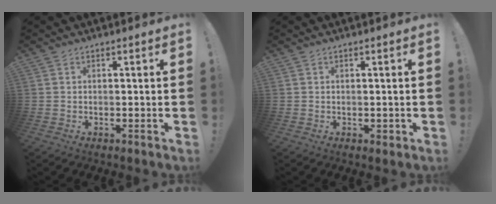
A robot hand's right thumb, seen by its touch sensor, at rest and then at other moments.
{"total": 0.9, "force": [0.0, 0.7, 0.6], "torque": [-0.009, 0.001, 0.000]}